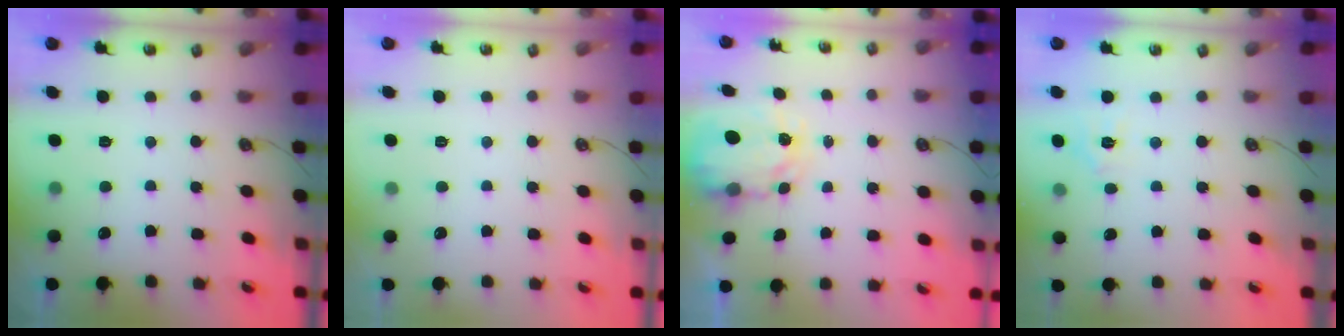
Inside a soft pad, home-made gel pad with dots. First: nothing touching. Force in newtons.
{"total": 0.0}
{"total": 4.1, "press": 4.1, "slide": 0.3}
{"total": 3.5, "press": 3.5, "slide": 0.3}